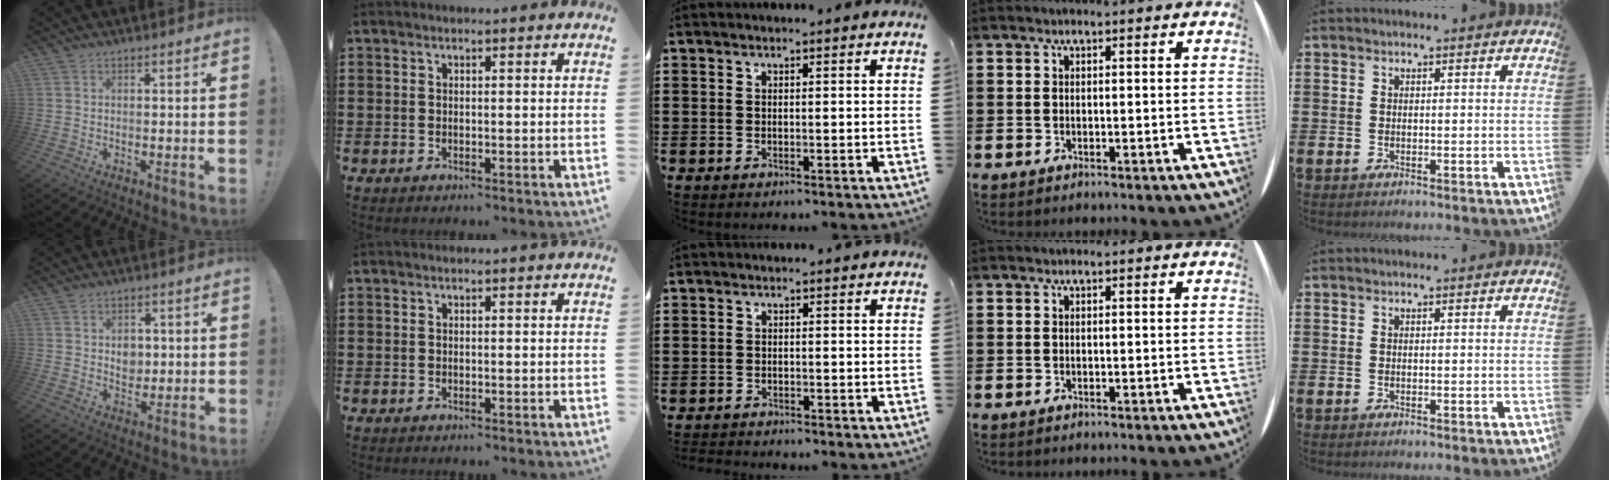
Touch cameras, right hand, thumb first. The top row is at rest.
{"thumb": {"total": 4.6, "force": [0.7, 4.1, 2.0], "torque": [-0.017, -0.001, 0.010]}, "middle": {"total": 1.2, "force": [-1.2, 0.2, -0.1], "torque": [-0.002, 0.001, -0.026]}}